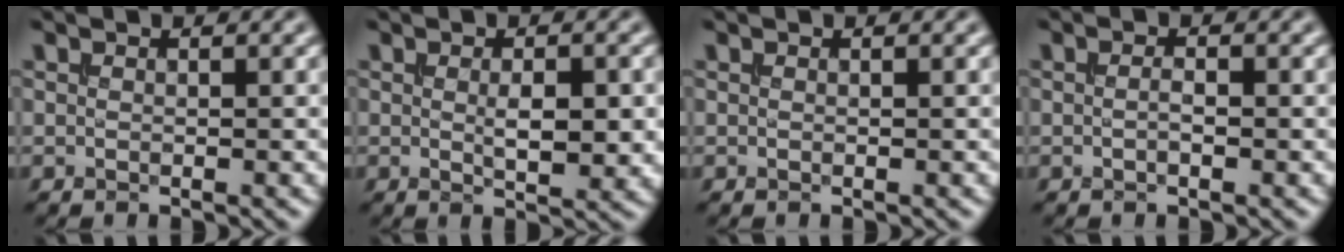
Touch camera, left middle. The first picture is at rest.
{"total": 3.2, "force": [-0.1, 1.2, 3.0], "torque": [-0.055, -0.005, 0.003]}
{"total": 0.0}
{"total": 1.0, "force": [-0.2, 0.2, 1.0], "torque": [-0.021, -0.004, -0.003]}